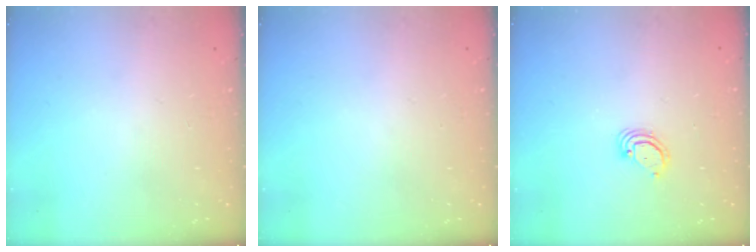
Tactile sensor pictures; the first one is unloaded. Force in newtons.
{"total": 0.0}
{"total": 2.9, "press": 2.9, "slide": 0.3}